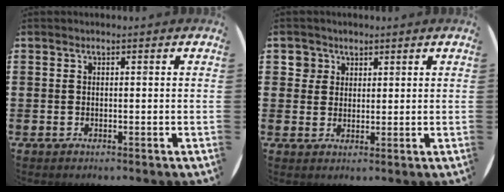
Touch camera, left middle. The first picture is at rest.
{"total": 2.7, "force": [1.7, 2.1, 0.1], "torque": [0.007, 0.002, 0.030]}